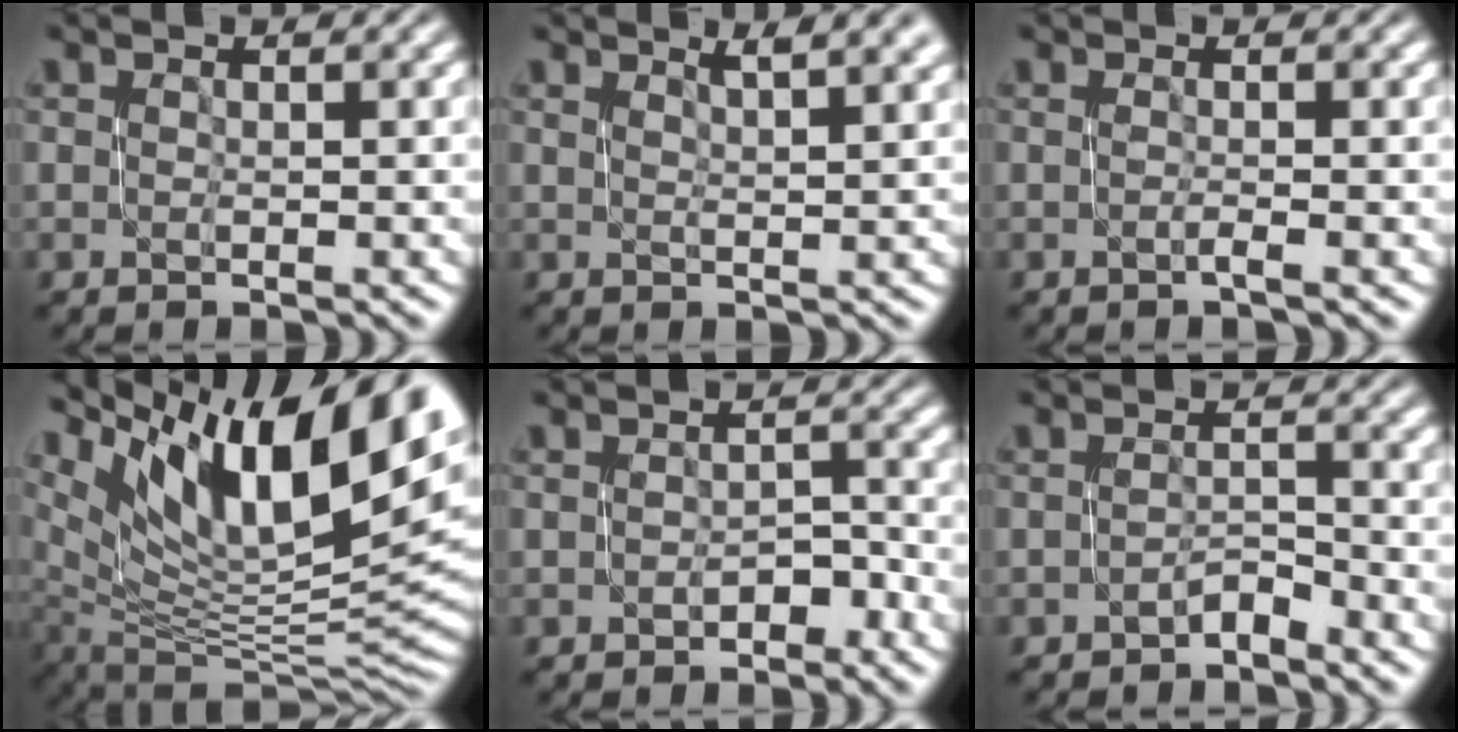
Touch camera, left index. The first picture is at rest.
{"total": 3.5, "force": [2.3, 0.9, 2.5], "torque": [-0.019, 0.009, 0.027]}
{"total": 0.7, "force": [-0.2, 0.3, 0.6], "torque": [-0.005, -0.003, -0.008]}
{"total": 15.5, "force": [8.2, 6.1, 11.7], "torque": [-0.205, 0.026, 0.150]}
{"total": 1.1, "force": [-0.7, 0.5, 0.6], "torque": [-0.008, 0.003, -0.010]}
{"total": 1.0, "force": [-1.0, 0.0, 0.0], "torque": [0.002, 0.008, -0.023]}